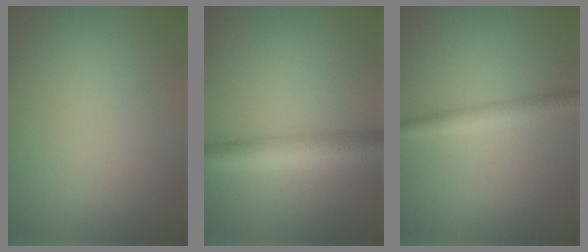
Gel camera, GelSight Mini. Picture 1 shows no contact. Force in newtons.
{"total": 4.6, "press": 4.6, "slide": 0.0}
{"total": 2.6, "press": 2.6, "slide": 0.1}